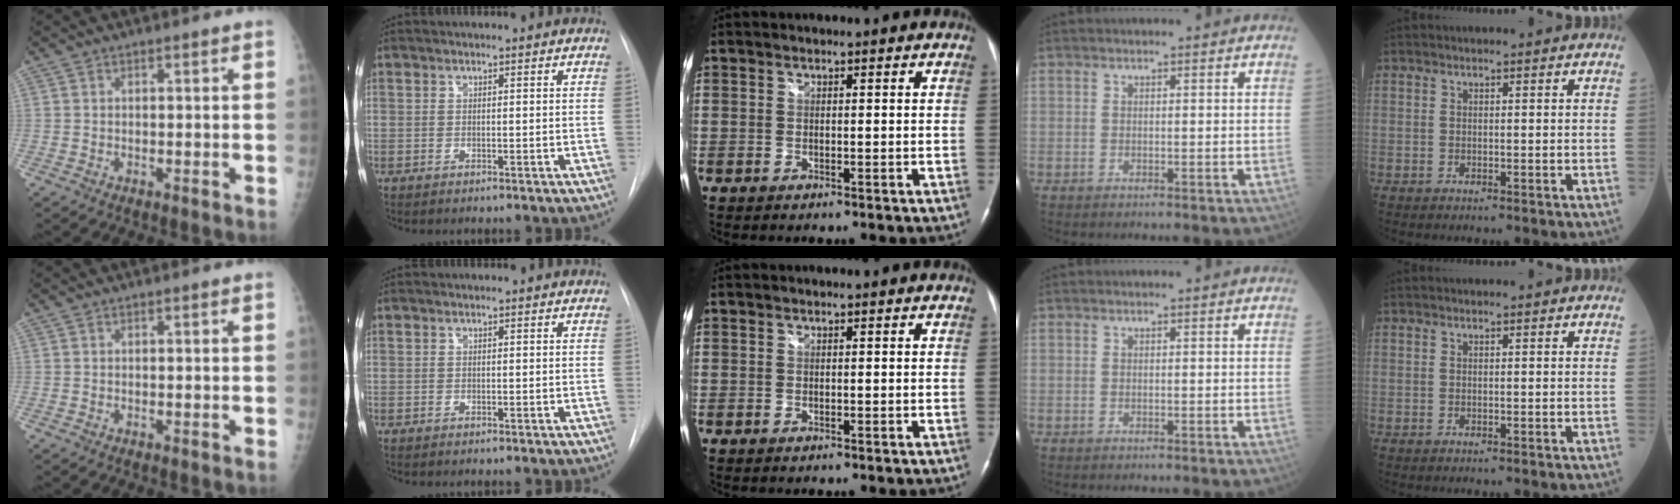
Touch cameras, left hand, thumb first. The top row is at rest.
{}